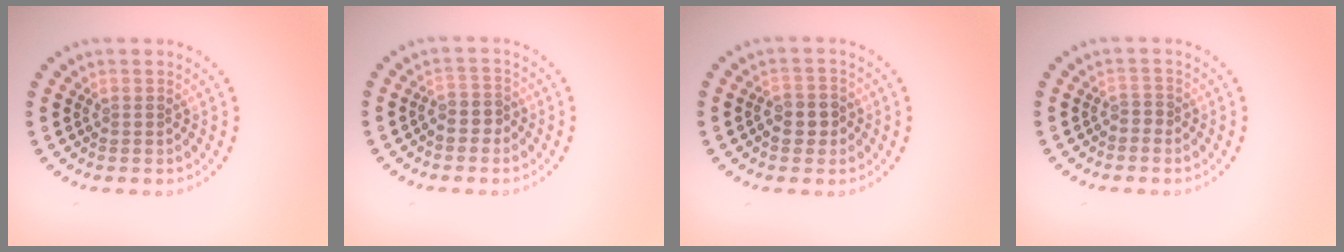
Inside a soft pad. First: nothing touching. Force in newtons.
{"total": 1.7, "press": 1.4, "slide": 1.0}
{"total": 2.3, "press": 2.2, "slide": 0.5}
{"total": 0.7, "press": 0.3, "slide": 0.6}